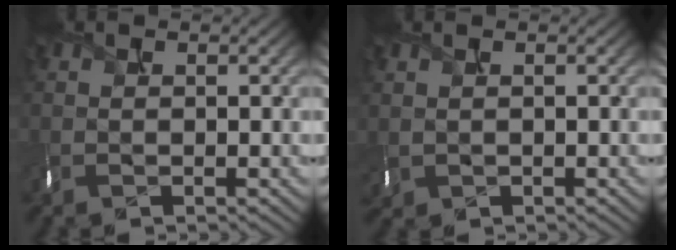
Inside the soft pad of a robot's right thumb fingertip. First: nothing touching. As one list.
[{"total": 1.5, "force": [0.3, 1.0, 1.1], "torque": [-0.035, -0.005, 0.013]}]